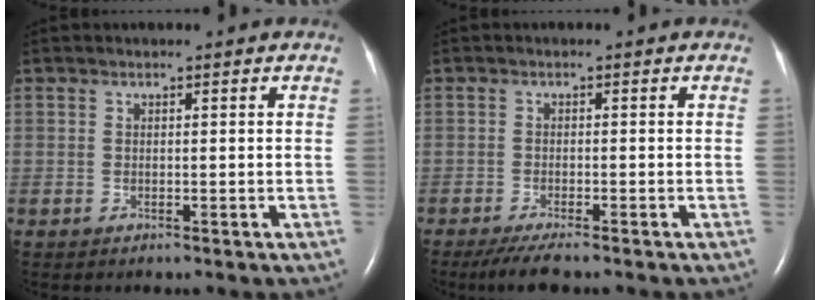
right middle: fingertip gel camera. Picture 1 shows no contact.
{"total": 4.3, "force": [-3.4, 0.4, 2.7], "torque": [-0.050, -0.011, -0.057]}